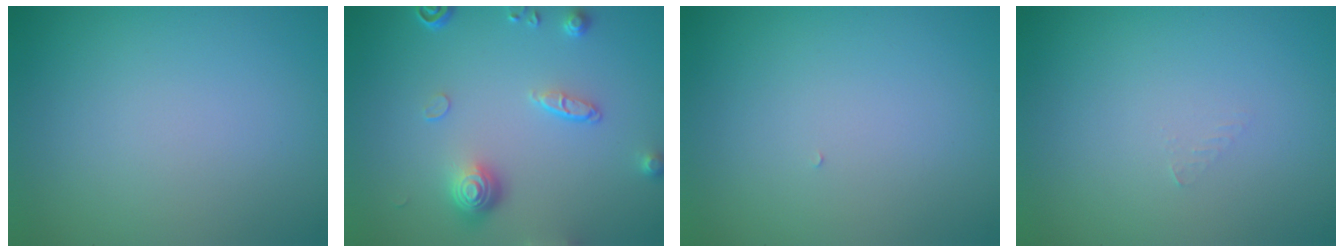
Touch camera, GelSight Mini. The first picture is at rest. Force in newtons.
{"total": 4.2, "press": 3.2, "slide": 2.7}
{"total": 0.0}
{"total": 0.7, "press": 0.7, "slide": 0.1}